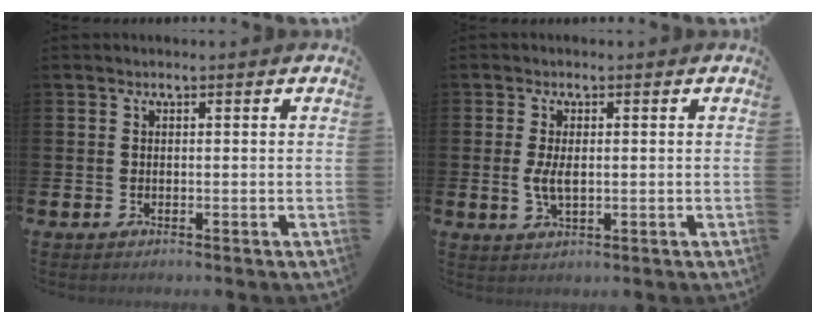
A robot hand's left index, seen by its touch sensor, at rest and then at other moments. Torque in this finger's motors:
{"motor_torque": [0.83, 0.07, 0.13, 0.09]}